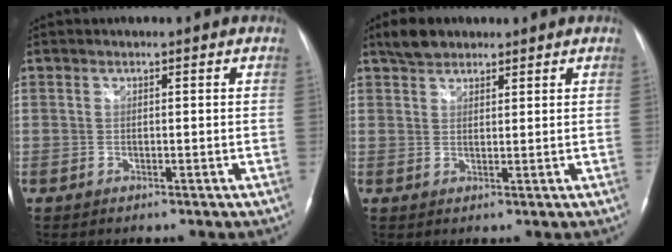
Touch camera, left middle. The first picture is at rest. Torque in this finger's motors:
{"motor_torque": [0.18, -0.11, -0.01, 0.01]}